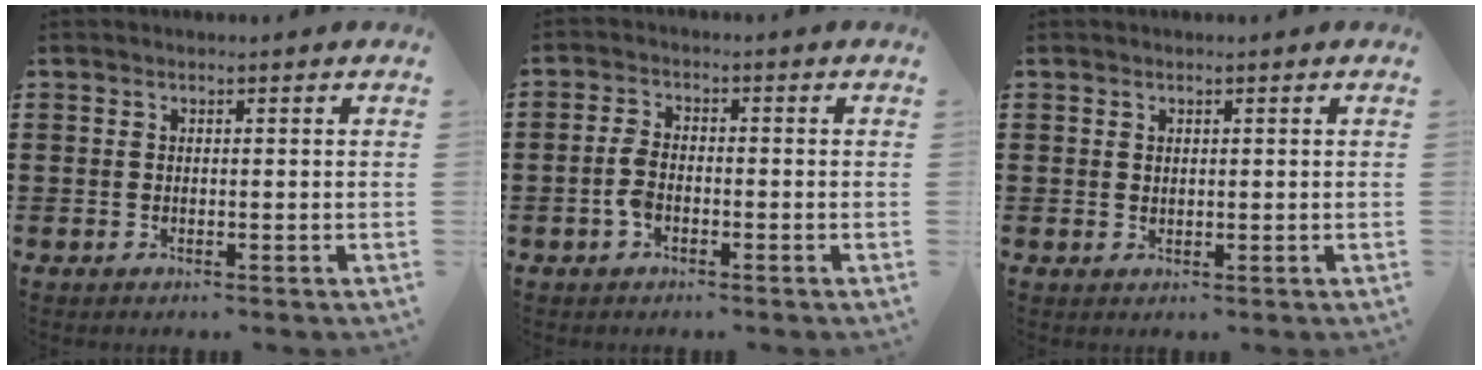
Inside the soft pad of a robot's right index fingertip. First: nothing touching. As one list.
[{"total": 3.2, "force": [-1.1, 1.7, 2.5], "torque": [-0.069, -0.005, -0.027]}, {"total": 0.8, "force": [0.6, 0.5, 0.2], "torque": [-0.006, 0.002, 0.011]}]